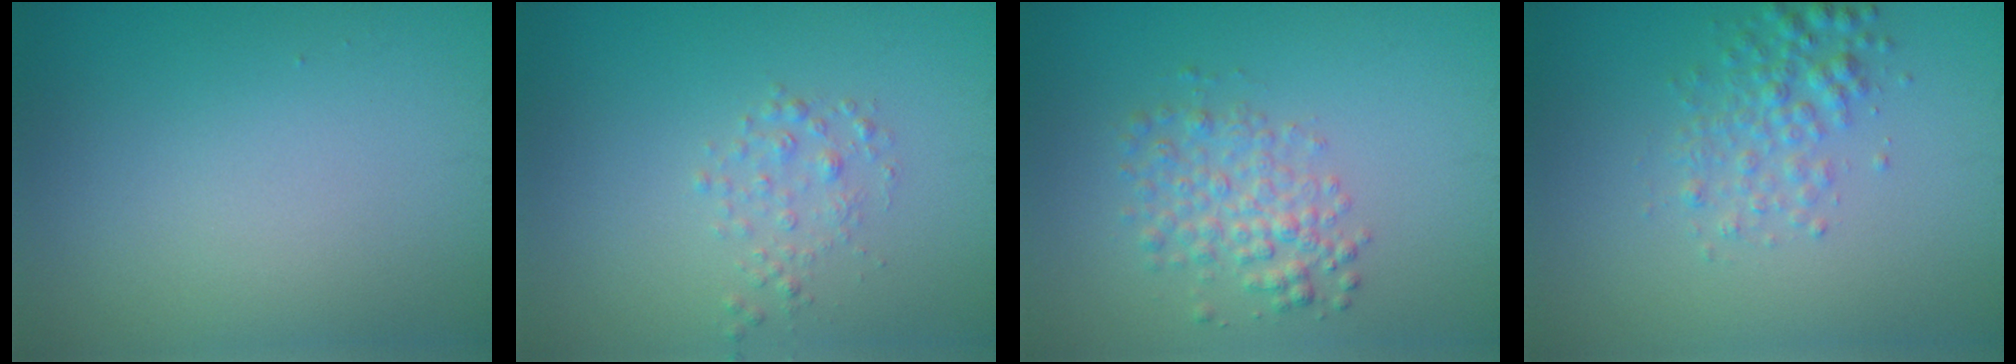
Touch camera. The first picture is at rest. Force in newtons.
{"total": 1.4, "press": 1.4, "slide": 0.0}
{"total": 3.0, "press": 3.0, "slide": 0.1}
{"total": 2.5, "press": 2.5, "slide": 0.0}